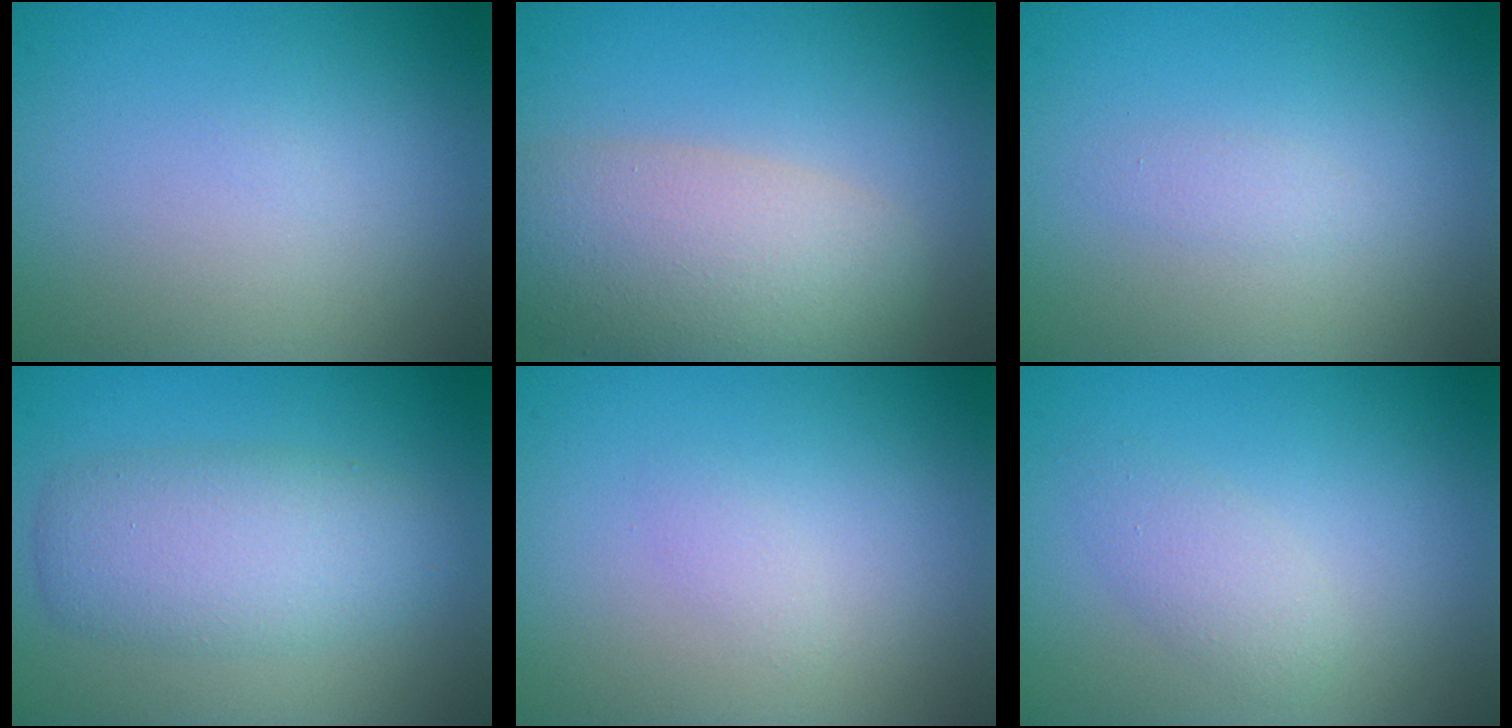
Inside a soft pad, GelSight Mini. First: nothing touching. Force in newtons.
{"total": 7.6, "press": 7.6, "slide": 0.4}
{"total": 0.8, "press": 0.8, "slide": 0.0}
{"total": 4.9, "press": 4.9, "slide": 0.1}
{"total": 0.6, "press": 0.6, "slide": 0.1}
{"total": 1.9, "press": 1.9, "slide": 0.1}